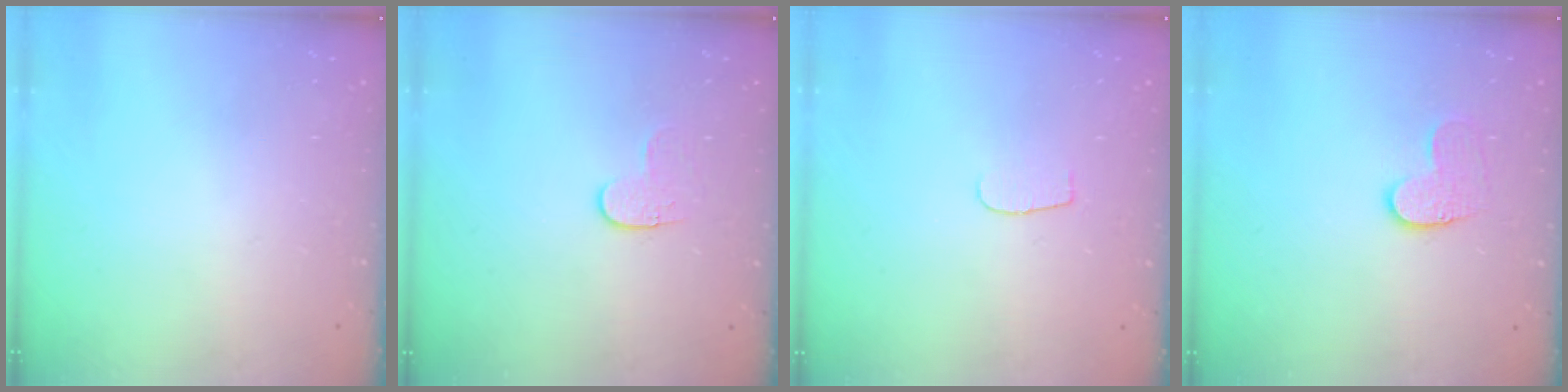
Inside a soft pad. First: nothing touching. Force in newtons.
{"total": 4.2, "press": 4.2, "slide": 0.5}
{"total": 3.8, "press": 3.7, "slide": 0.4}
{"total": 6.9, "press": 6.8, "slide": 0.6}